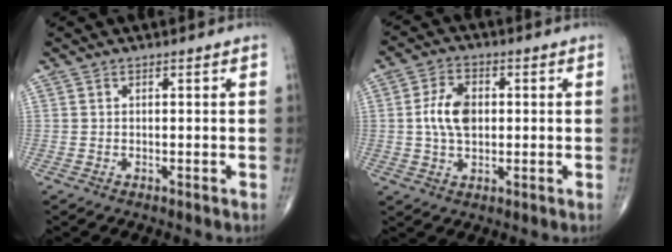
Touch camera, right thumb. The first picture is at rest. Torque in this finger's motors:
{"motor_torque": [0.22, 0.09, 0.81, 0.15, 0.09]}